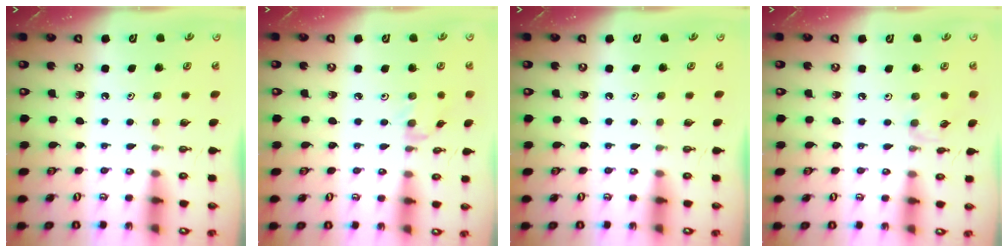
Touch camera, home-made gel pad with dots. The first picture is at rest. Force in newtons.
{"total": 2.6, "press": 2.6, "slide": 0.4}
{"total": 0.0}
{"total": 2.0, "press": 1.9, "slide": 0.4}